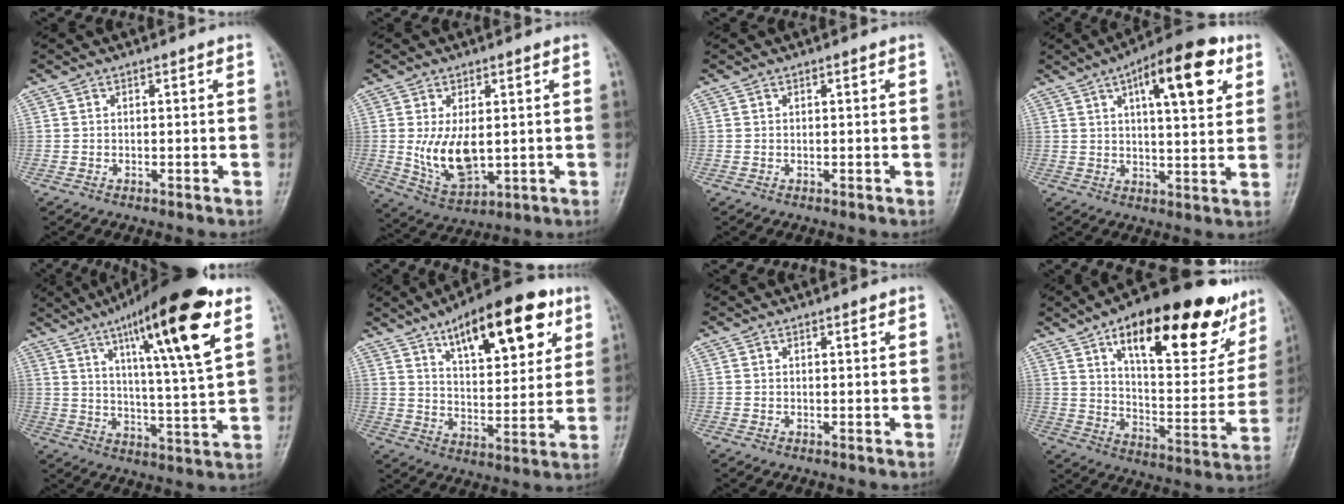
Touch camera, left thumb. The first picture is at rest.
{"total": 9.2, "force": [0.4, 5.1, 7.7], "torque": [-0.131, -0.019, 0.022]}
{"total": 0.0}
{"total": 15.3, "force": [6.5, 5.3, 12.8], "torque": [-0.162, -0.007, 0.089]}
{"total": 20.8, "force": [10.4, 3.1, 17.7], "torque": [-0.261, -0.034, 0.161]}
{"total": 19.7, "force": [10.3, 7.9, 14.9], "torque": [-0.179, -0.034, 0.159]}
{"total": 0.7, "force": [0.4, 0.3, 0.5], "torque": [-0.007, -0.001, 0.005]}
{"total": 28.1, "force": [16.2, 10.9, 20.2], "torque": [-0.244, -0.036, 0.242]}